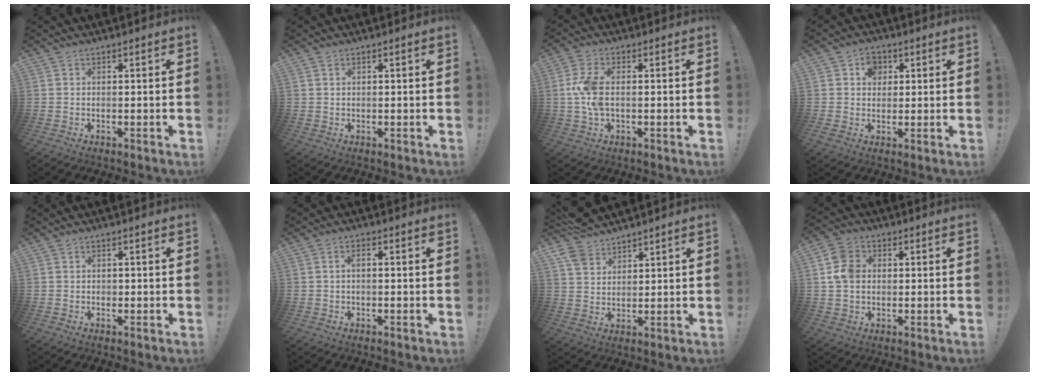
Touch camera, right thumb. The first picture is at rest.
{"total": 1.0, "force": [0.6, 0.7, 0.4], "torque": [-0.001, 0.000, 0.009]}
{"total": 8.3, "force": [-0.3, 4.1, 7.3], "torque": [-0.149, -0.006, -0.006]}
{"total": 6.8, "force": [2.2, 5.8, 2.7], "torque": [-0.028, -0.006, 0.039]}
{"total": 0.8, "force": [-0.4, 0.6, 0.4], "torque": [-0.009, 0.003, -0.006]}
{"total": 1.8, "force": [-0.4, 0.7, 1.6], "torque": [-0.032, 0.006, -0.007]}
{"total": 7.9, "force": [6.7, 3.7, 2.1], "torque": [-0.047, -0.034, 0.132]}
{"total": 8.8, "force": [0.7, 7.0, 5.2], "torque": [-0.096, 0.015, 0.019]}